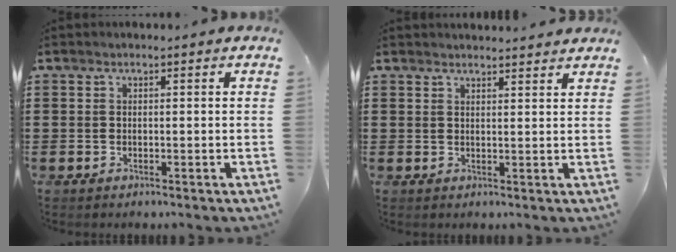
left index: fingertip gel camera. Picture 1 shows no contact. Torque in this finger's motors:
{"motor_torque": [0.26, 0.40, 0.10, 0.02]}